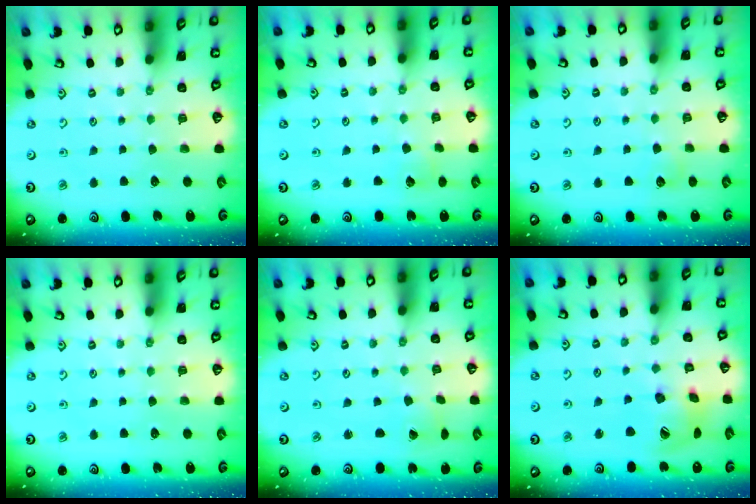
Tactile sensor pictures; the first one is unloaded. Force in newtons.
{"total": 2.9, "press": 2.9, "slide": 0.2}
{"total": 3.2, "press": 3.2, "slide": 0.4}
{"total": 0.0}
{"total": 1.1, "press": 1.1, "slide": 0.1}
{"total": 16.7, "press": 16.5, "slide": 2.6}